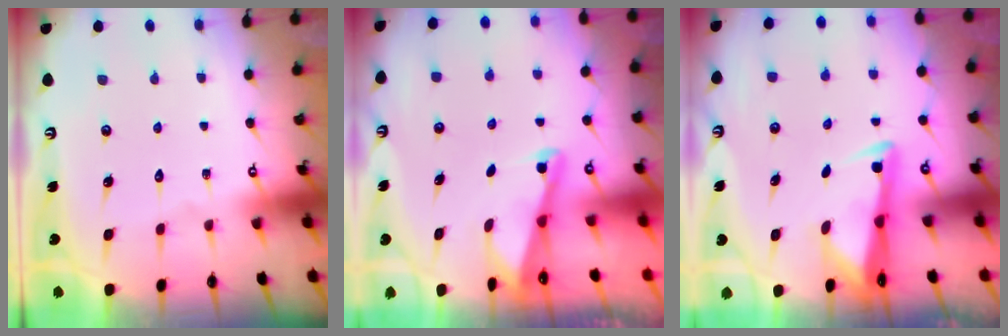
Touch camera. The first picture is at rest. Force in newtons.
{"total": 2.1, "press": 2.0, "slide": 0.3}
{"total": 3.2, "press": 3.1, "slide": 0.9}